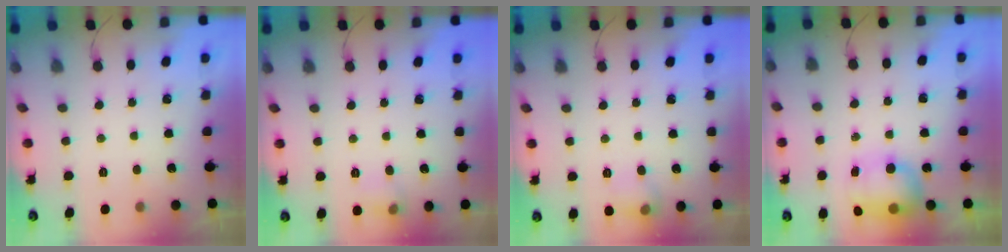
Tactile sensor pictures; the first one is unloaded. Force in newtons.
{"total": 5.8, "press": 5.6, "slide": 1.4}
{"total": 6.5, "press": 6.4, "slide": 1.4}
{"total": 10.7, "press": 9.1, "slide": 5.6}